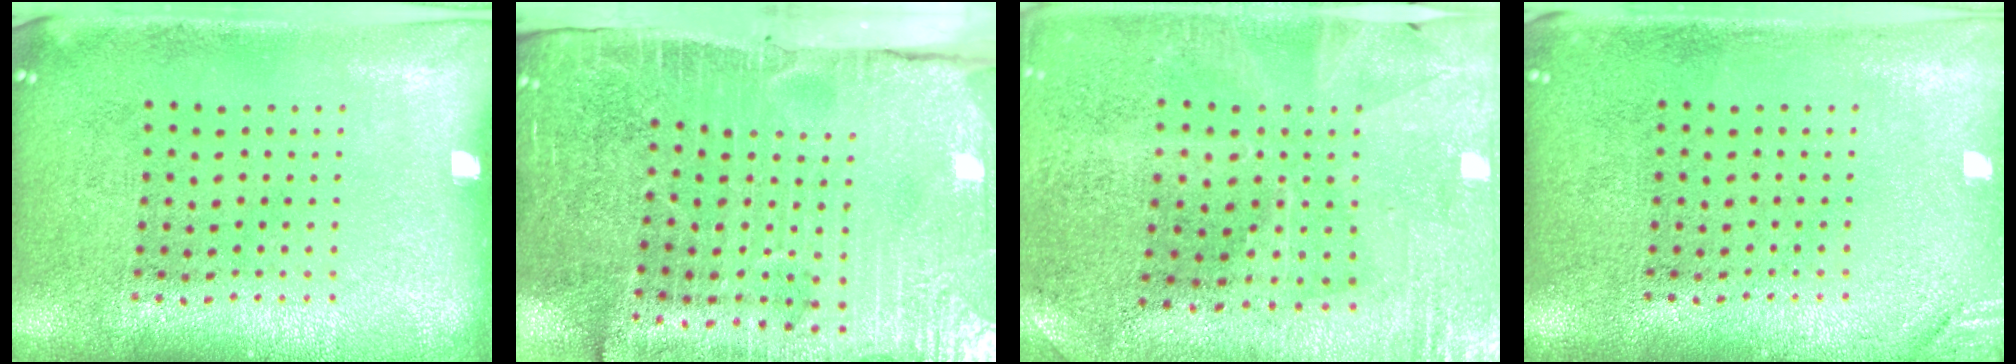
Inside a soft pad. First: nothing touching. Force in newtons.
{"total": 4.3, "press": 3.8, "slide": 1.8}
{"total": 0.5, "press": 0.5, "slide": 0.3}
{"total": 1.3, "press": 1.2, "slide": 0.3}